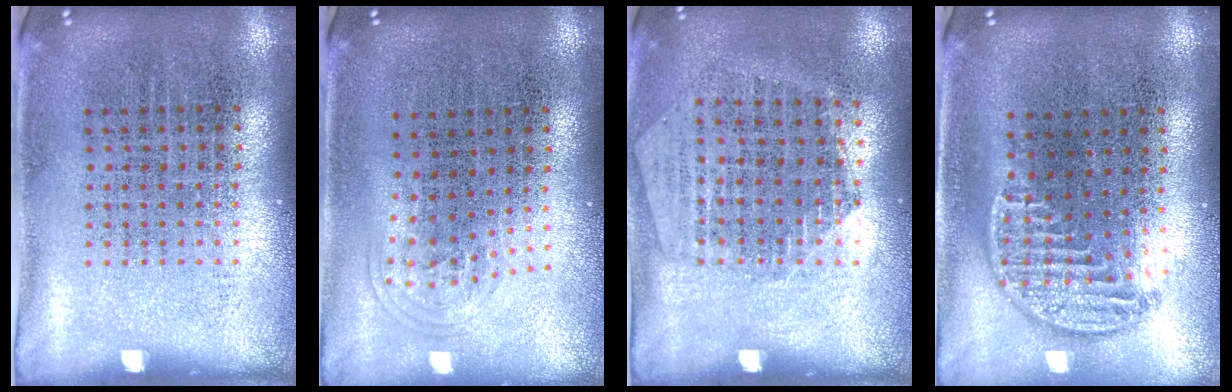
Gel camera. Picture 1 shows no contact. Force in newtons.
{"total": 1.0, "press": 0.7, "slide": 0.7}
{"total": 1.4, "press": 1.3, "slide": 0.4}
{"total": 1.3, "press": 1.1, "slide": 0.6}